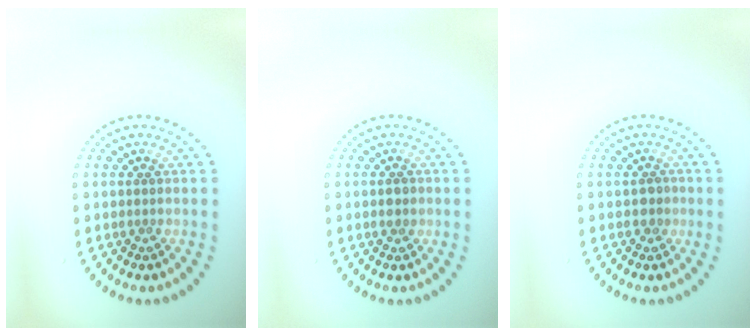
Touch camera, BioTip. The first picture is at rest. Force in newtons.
{"total": 1.2, "press": 1.2, "slide": 0.1}
{"total": 1.3, "press": 1.2, "slide": 0.5}